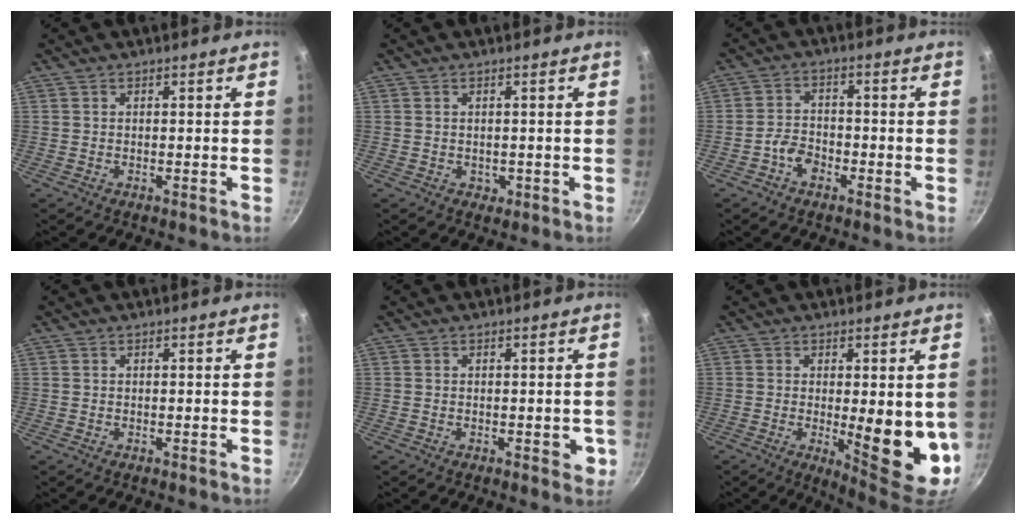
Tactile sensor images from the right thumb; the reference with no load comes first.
{"total": 0.9, "force": [0.0, 0.8, 0.3], "torque": [0.000, 0.000, 0.003]}
{"total": 4.0, "force": [-2.4, 2.6, 1.9], "torque": [-0.025, 0.028, -0.045]}
{"total": 0.0}
{"total": 3.0, "force": [-0.7, 1.7, 2.3], "torque": [-0.011, 0.004, -0.011]}
{"total": 11.8, "force": [-0.7, 3.8, 11.2], "torque": [-0.128, -0.021, 0.002]}